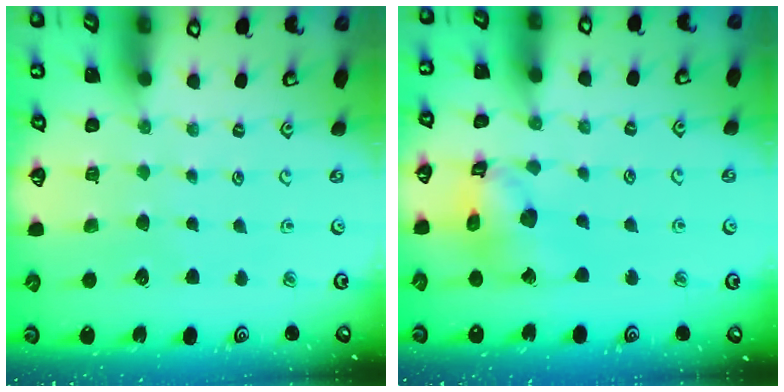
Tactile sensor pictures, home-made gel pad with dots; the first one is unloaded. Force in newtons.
{"total": 13.3, "press": 13.2, "slide": 1.7}